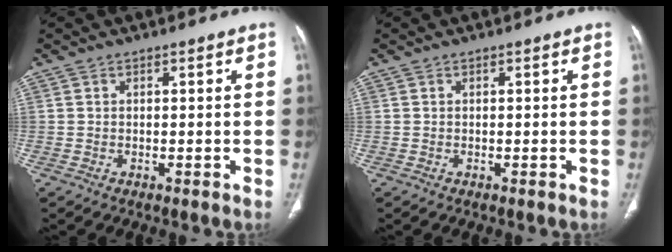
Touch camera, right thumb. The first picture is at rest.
{"total": 0.0}